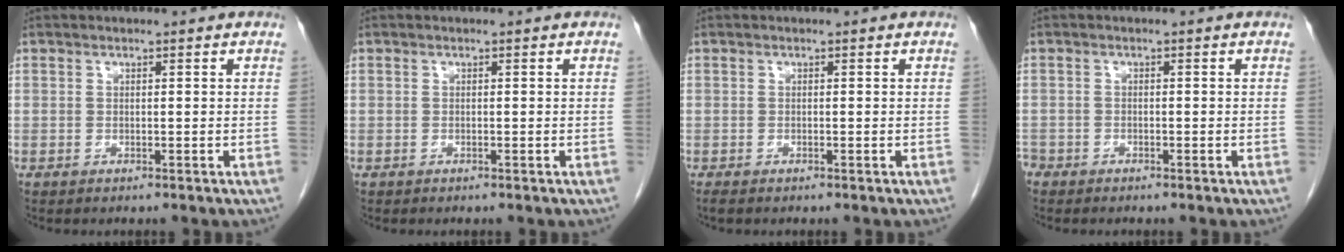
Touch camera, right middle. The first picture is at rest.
{"total": 0.0}
{"total": 0.6, "force": [-0.5, 0.1, 0.4], "torque": [-0.014, -0.003, -0.009]}
{"total": 2.0, "force": [-1.7, 1.1, 0.3], "torque": [-0.007, 0.002, -0.032]}